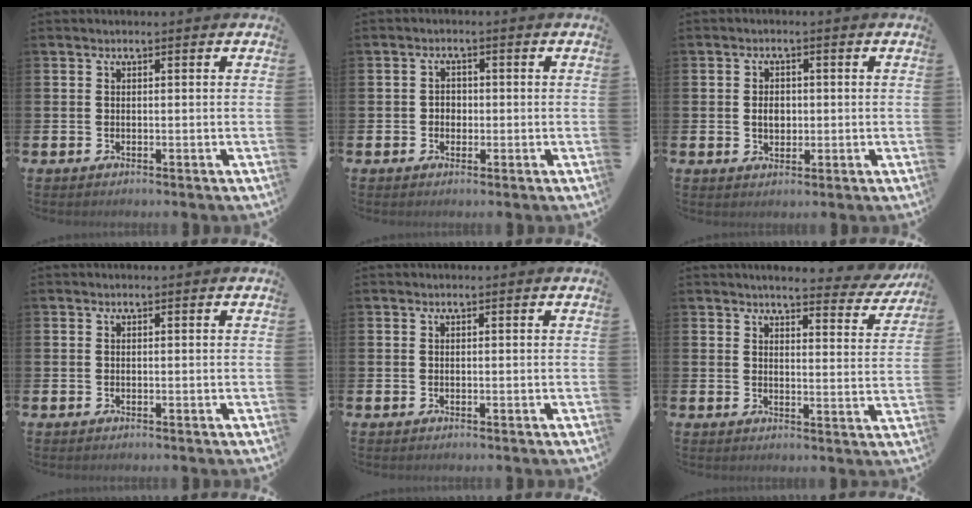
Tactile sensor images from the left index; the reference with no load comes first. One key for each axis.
{"total": 1.9, "fx": -0.2, "fy": 1.7, "fz": 0.7, "tx": -0.009, "ty": 0.006, "tz": -0.010}
{"total": 2.7, "fx": 0.1, "fy": 2.0, "fz": 1.8, "tx": -0.021, "ty": 0.003, "tz": -0.004}
{"total": 0.0}
{"total": 0.0}
{"total": 4.2, "fx": 4.0, "fy": 0.5, "fz": 1.0, "tx": -0.026, "ty": -0.027, "tz": 0.066}